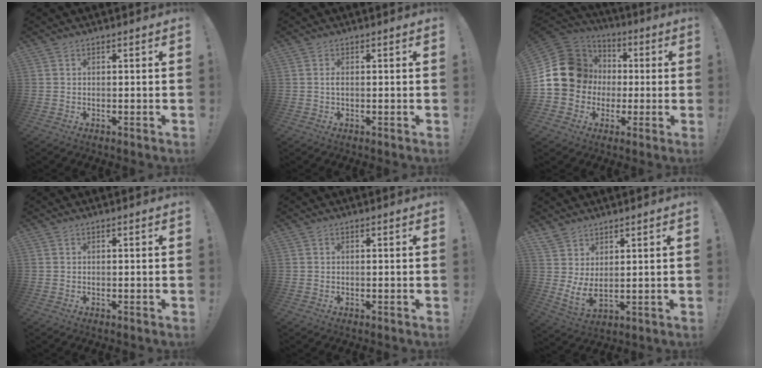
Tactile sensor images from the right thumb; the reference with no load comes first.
{"total": 1.1, "force": [-0.3, 0.4, 1.0], "torque": [-0.020, 0.004, -0.006]}
{"total": 18.9, "force": [2.0, 16.8, 8.5], "torque": [-0.136, 0.002, 0.065]}
{"total": 0.0}
{"total": 0.0}
{"total": 5.7, "force": [3.2, 2.4, 4.0], "torque": [-0.075, -0.035, 0.063]}